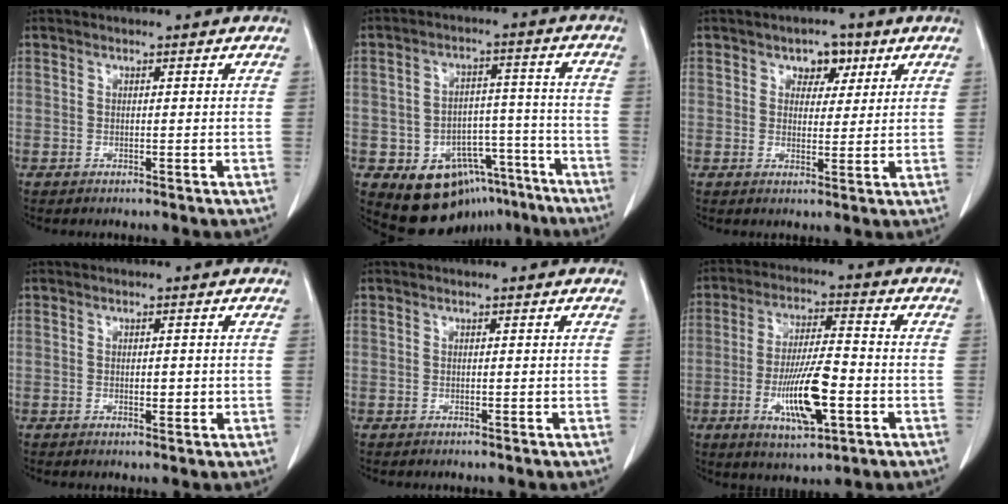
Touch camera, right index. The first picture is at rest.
{"total": 12.4, "force": [-7.4, 9.0, 4.3], "torque": [-0.045, 0.056, -0.096]}
{"total": 3.9, "force": [2.0, 2.7, 2.1], "torque": [-0.022, 0.007, 0.029]}
{"total": 1.6, "force": [-0.2, 0.8, 1.4], "torque": [-0.023, -0.001, 0.000]}
{"total": 0.0}
{"total": 11.5, "force": [-3.5, 2.5, 10.6], "torque": [-0.200, -0.006, -0.055]}